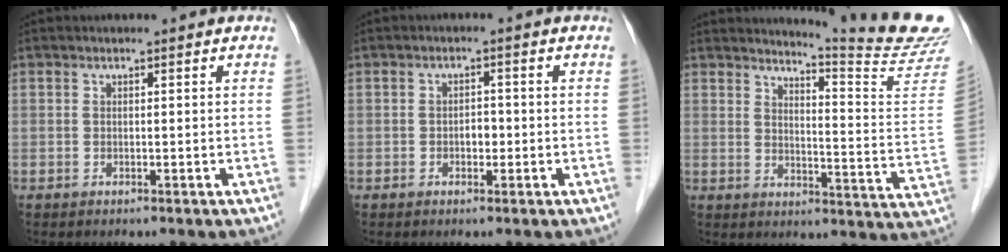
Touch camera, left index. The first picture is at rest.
{"total": 1.9, "force": [-0.5, 1.2, 1.3], "torque": [-0.018, 0.005, -0.008]}
{"total": 15.4, "force": [14.8, -2.9, 3.2], "torque": [-0.055, -0.133, 0.170]}